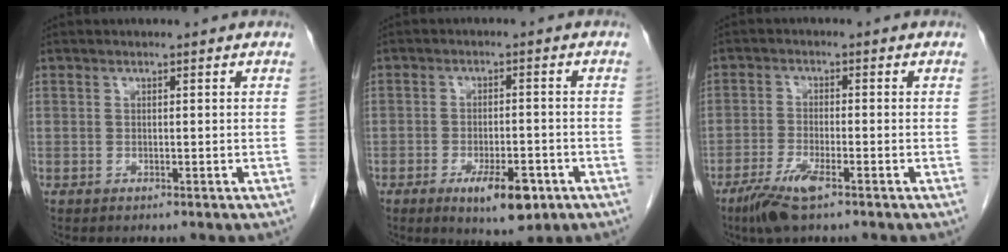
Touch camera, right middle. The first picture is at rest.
{"total": 7.4, "force": [-3.8, 2.4, 5.9], "torque": [-0.095, -0.009, -0.050]}
{"total": 5.7, "force": [-3.7, 0.7, 4.3], "torque": [-0.093, -0.011, -0.068]}